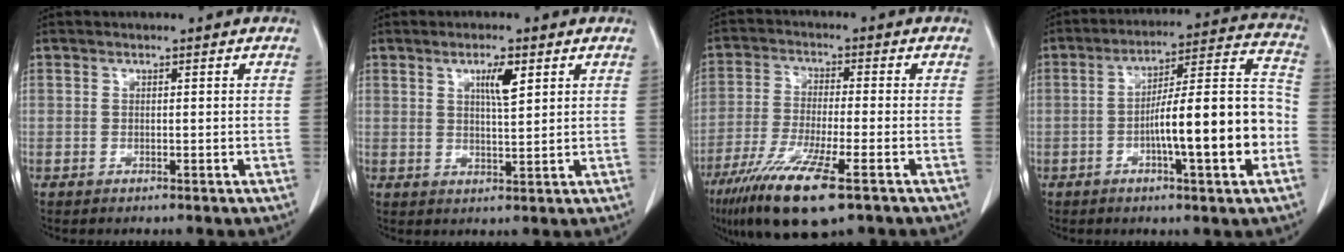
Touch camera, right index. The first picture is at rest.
{"total": 4.2, "force": [1.9, 0.6, 3.7], "torque": [-0.063, -0.001, 0.034]}
{"total": 13.0, "force": [-7.7, 1.5, 10.4], "torque": [-0.200, -0.036, -0.132]}
{"total": 15.8, "force": [-4.0, 1.5, 15.2], "torque": [-0.229, 0.019, -0.060]}